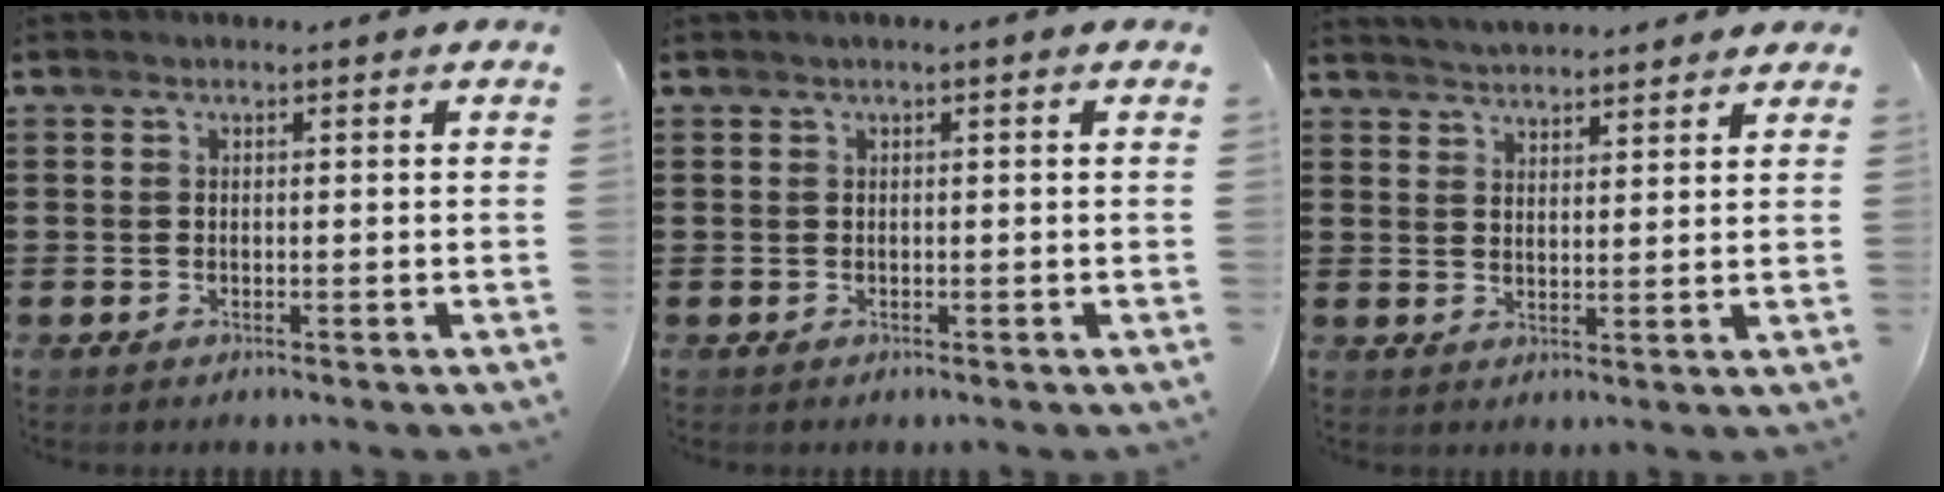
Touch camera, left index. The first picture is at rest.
{"total": 0.7, "force": [0.2, -0.1, 0.6], "torque": [-0.010, -0.002, 0.005]}
{"total": 3.5, "force": [3.5, -0.2, 0.0], "torque": [-0.010, -0.013, 0.063]}